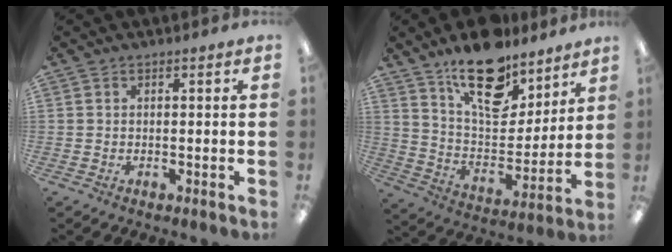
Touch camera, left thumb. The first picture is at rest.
{"total": 19.6, "force": [14.2, 9.2, 9.8], "torque": [-0.155, -0.093, 0.248]}